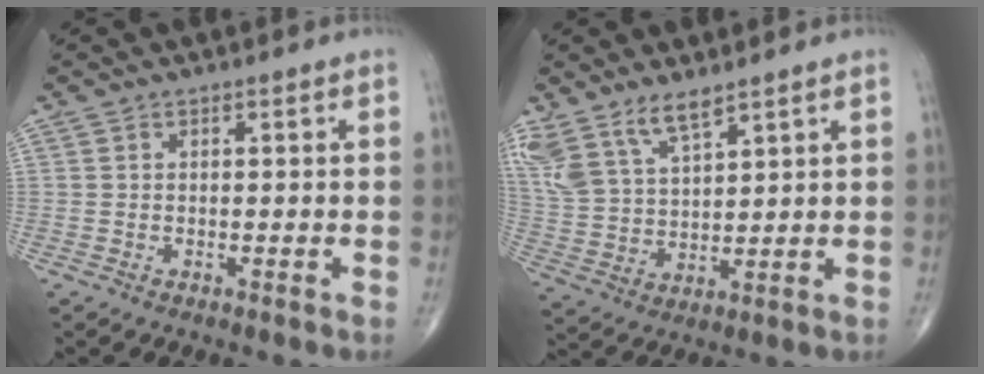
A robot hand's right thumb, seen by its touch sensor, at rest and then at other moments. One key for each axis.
{"total": 10.5, "fx": 7.5, "fy": 4.0, "fz": 6.1, "tx": -0.121, "ty": -0.024, "tz": 0.165}